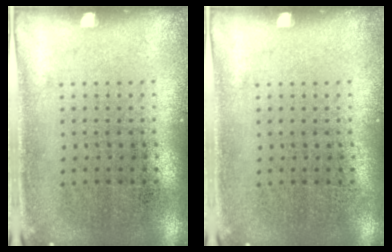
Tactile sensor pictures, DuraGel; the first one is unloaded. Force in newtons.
{"total": 0.0}